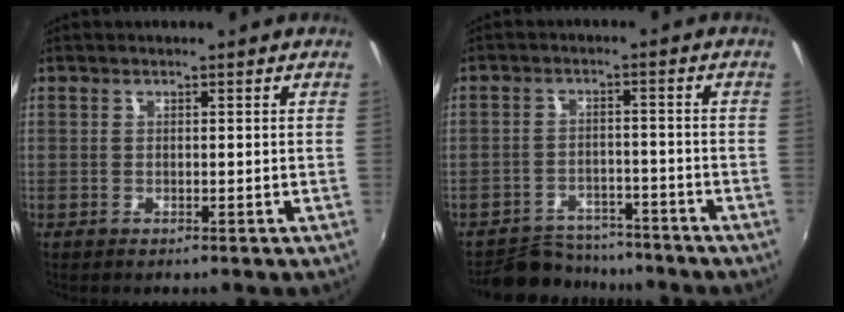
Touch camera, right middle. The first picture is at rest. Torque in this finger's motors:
{"motor_torque": [-0.34, -0.28, -0.06, 0.00]}